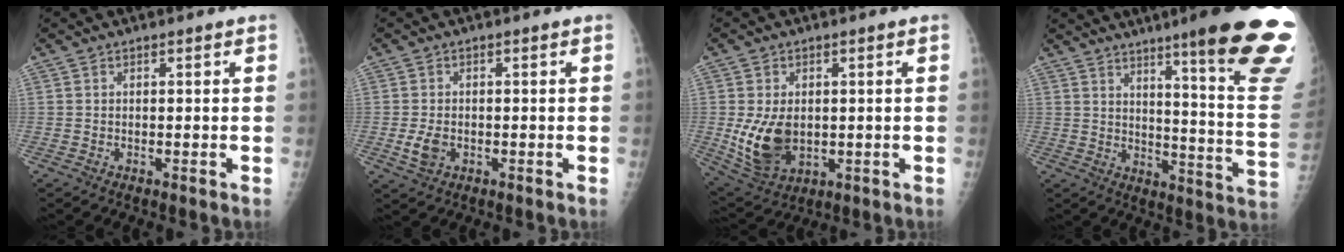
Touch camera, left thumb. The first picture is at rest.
{"total": 3.5, "force": [-0.8, 2.4, 2.4], "torque": [-0.047, -0.002, -0.012]}
{"total": 10.6, "force": [-0.5, 7.2, 7.8], "torque": [-0.132, -0.010, 0.012]}
{"total": 24.8, "force": [16.1, 2.1, 18.7], "torque": [-0.204, -0.091, 0.214]}